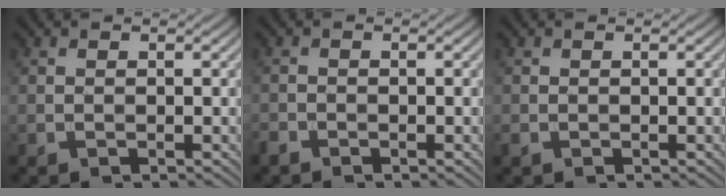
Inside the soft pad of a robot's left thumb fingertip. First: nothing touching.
{"total": 1.1, "force": [-1.0, 0.4, 0.3], "torque": [-0.006, -0.002, -0.024]}
{"total": 0.8, "force": [-0.4, 0.5, 0.4], "torque": [-0.013, -0.005, -0.009]}